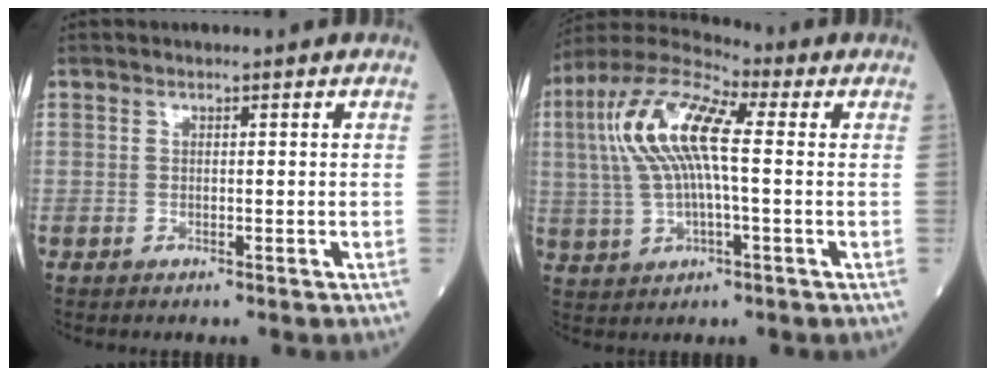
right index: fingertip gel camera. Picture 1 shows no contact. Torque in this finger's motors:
{"motor_torque": [1.16, -0.44, 0.93, 0.21]}